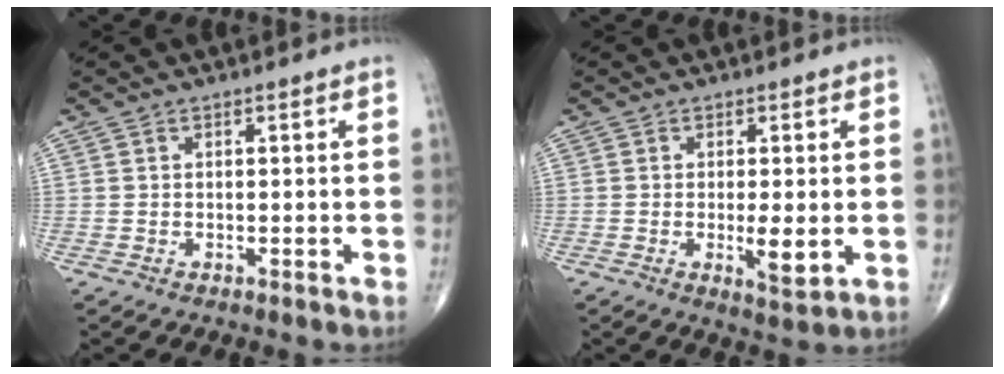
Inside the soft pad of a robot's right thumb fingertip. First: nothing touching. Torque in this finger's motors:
{"motor_torque": [2.29, 2.72, 1.10, -0.57, 0.27]}